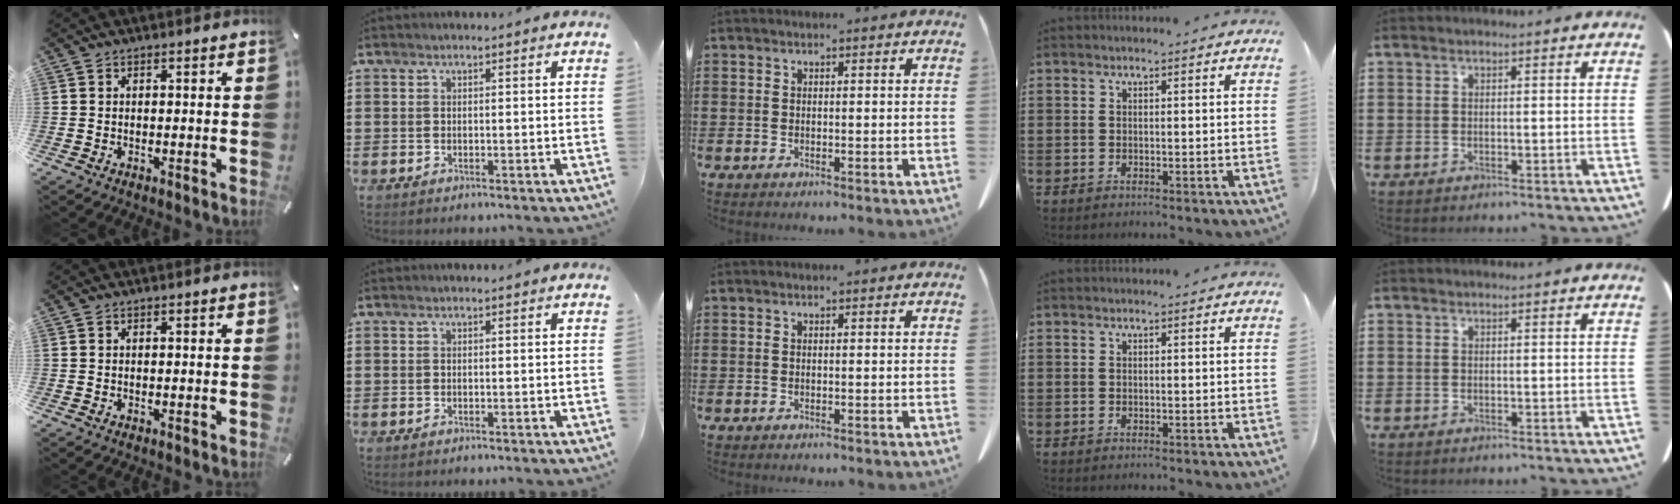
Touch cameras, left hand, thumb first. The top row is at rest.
{}